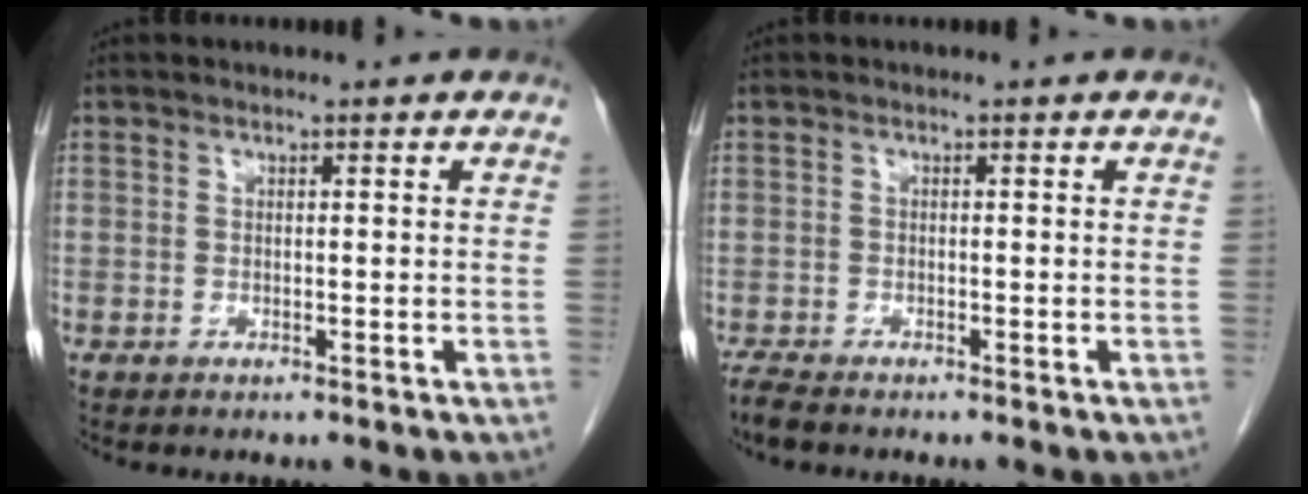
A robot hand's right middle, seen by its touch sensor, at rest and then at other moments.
{"total": 2.3, "force": [-2.1, 0.2, 1.0], "torque": [-0.031, -0.012, -0.039]}